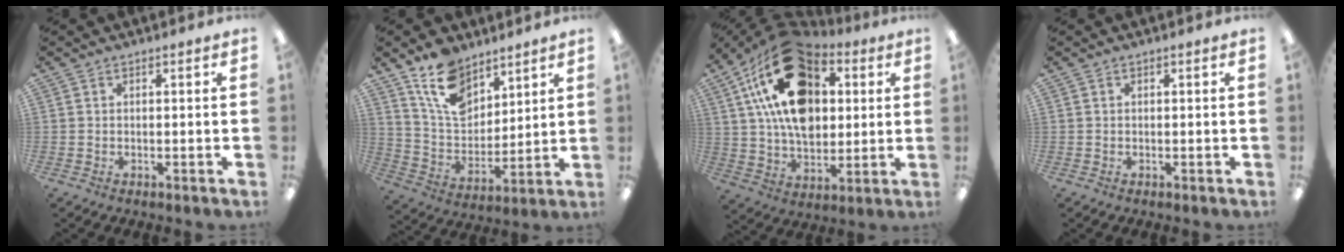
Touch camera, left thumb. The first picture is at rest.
{"total": 14.1, "force": [9.9, 7.9, 6.3], "torque": [-0.124, -0.045, 0.190]}
{"total": 23.2, "force": [8.5, 15.1, 15.4], "torque": [-0.277, -0.029, 0.146]}
{"total": 0.0}